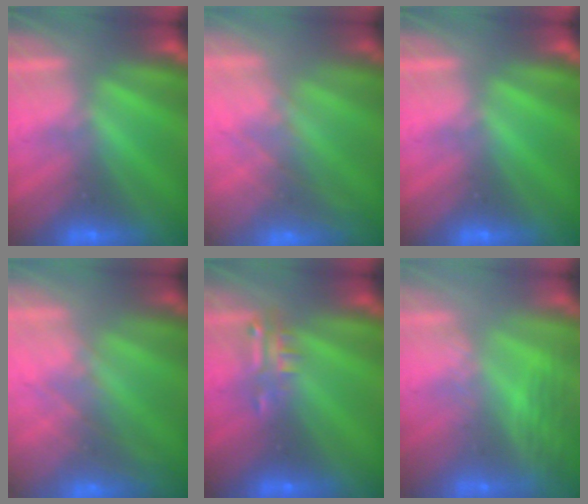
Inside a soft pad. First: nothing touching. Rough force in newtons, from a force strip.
{"total": 5.7}
{"total": 0.0}
{"total": 5.7}
{"total": 3.8}
{"total": 2.7}